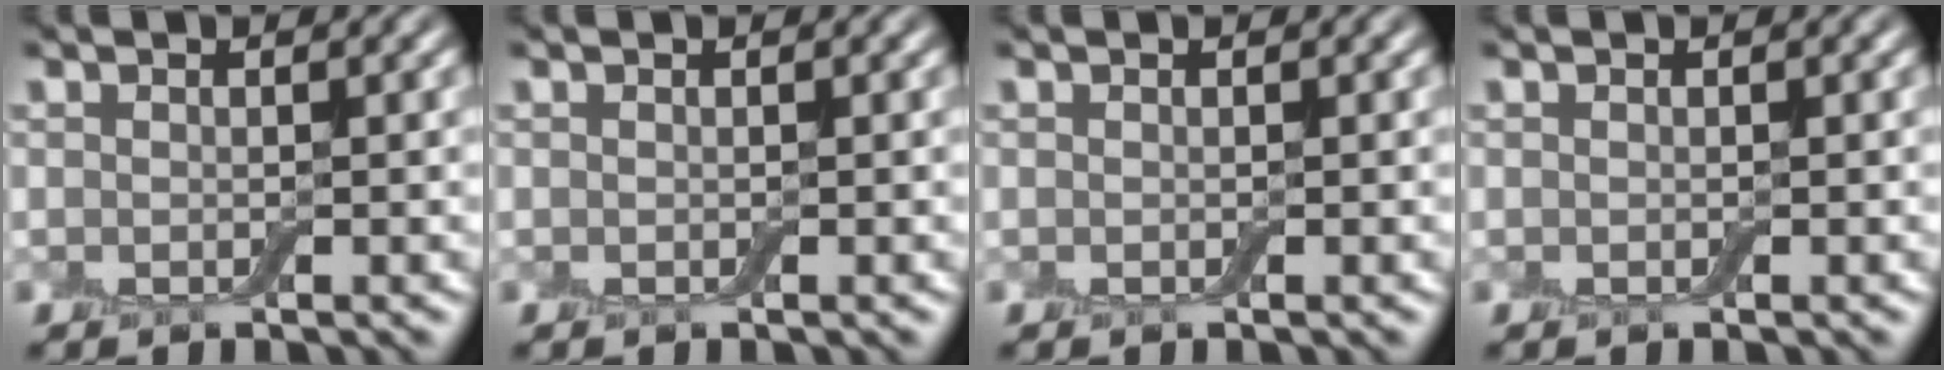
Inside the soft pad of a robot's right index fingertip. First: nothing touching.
{"total": 0.0}
{"total": 0.0}
{"total": 0.0}